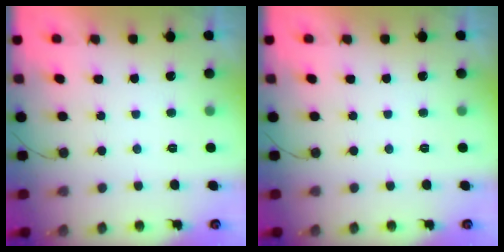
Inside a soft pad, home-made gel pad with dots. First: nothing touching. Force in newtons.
{"total": 0.0}